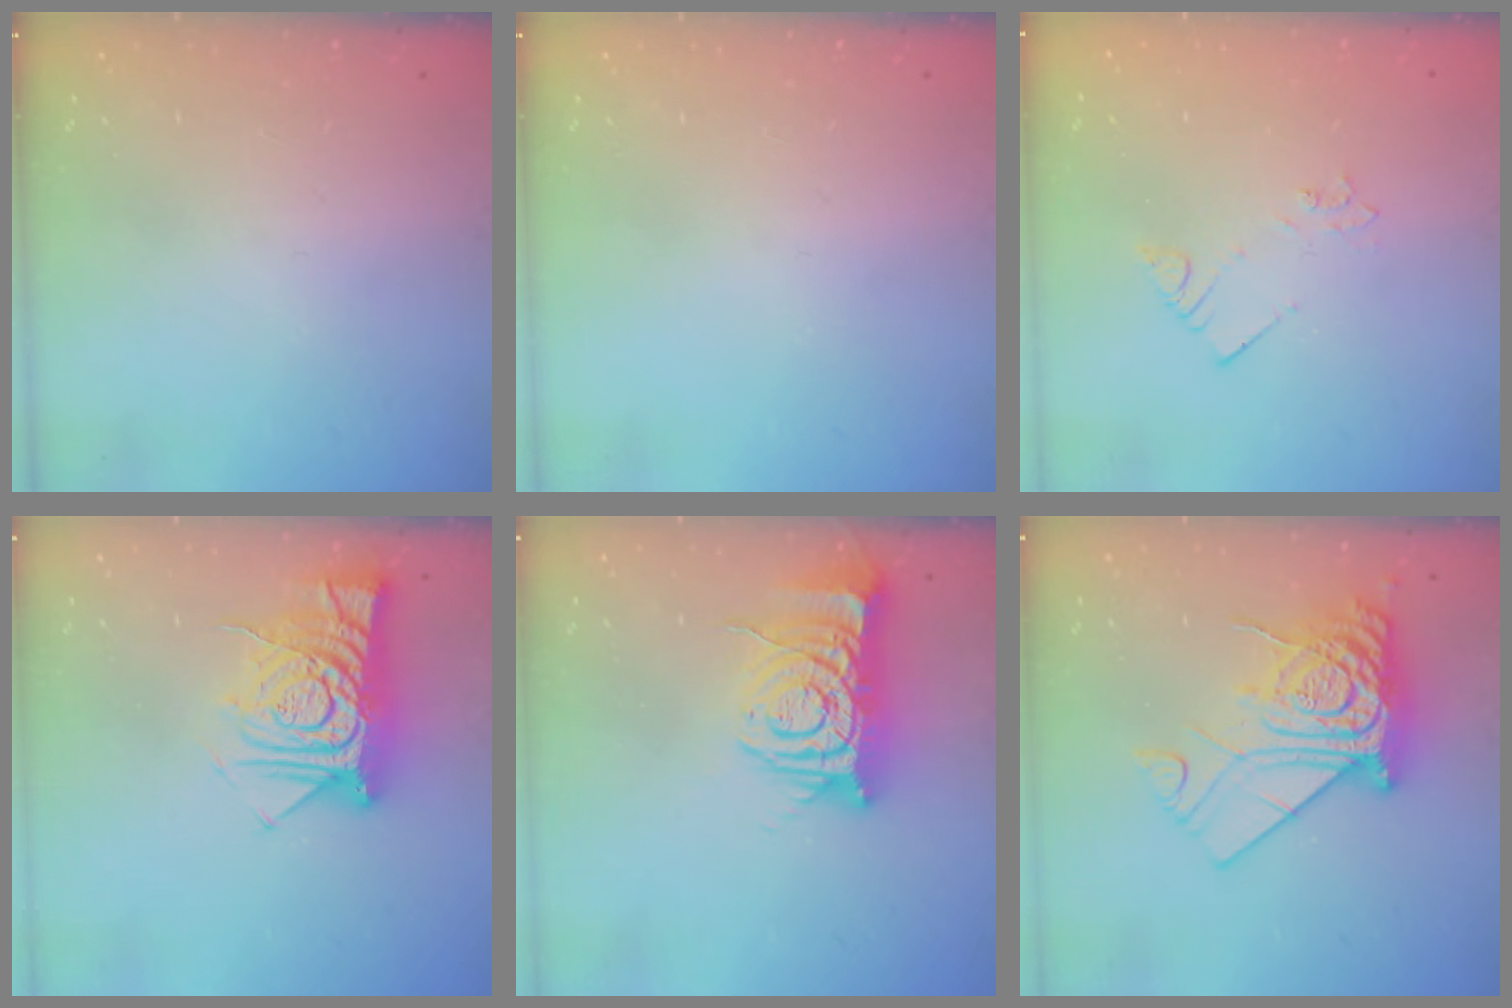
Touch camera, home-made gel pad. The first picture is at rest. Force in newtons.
{"total": 0.0}
{"total": 2.1, "press": 2.1, "slide": 0.4}
{"total": 12.6, "press": 12.6, "slide": 1.1}
{"total": 11.5, "press": 11.4, "slide": 1.4}
{"total": 15.8, "press": 15.8, "slide": 1.6}